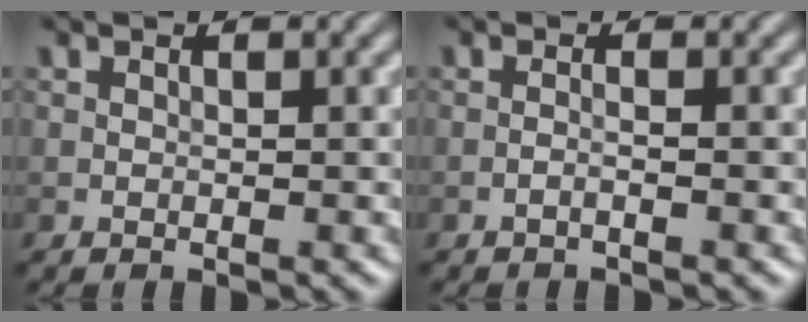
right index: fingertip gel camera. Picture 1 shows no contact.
{"total": 0.9, "force": [-0.5, 0.1, 0.7], "torque": [-0.010, 0.003, -0.014]}